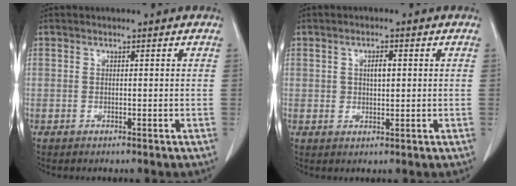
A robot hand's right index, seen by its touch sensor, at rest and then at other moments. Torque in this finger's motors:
{"motor_torque": [-0.05, -0.05, 0.10, 0.03]}